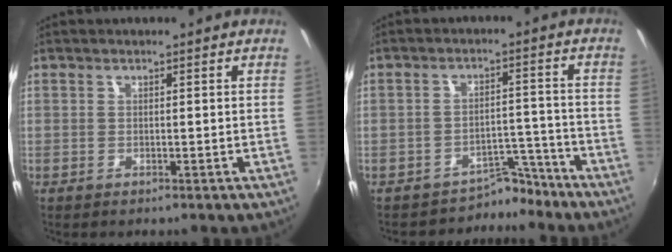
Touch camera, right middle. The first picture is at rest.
{"total": 5.8, "force": [-5.1, 2.7, -0.1], "torque": [0.007, 0.027, -0.074]}